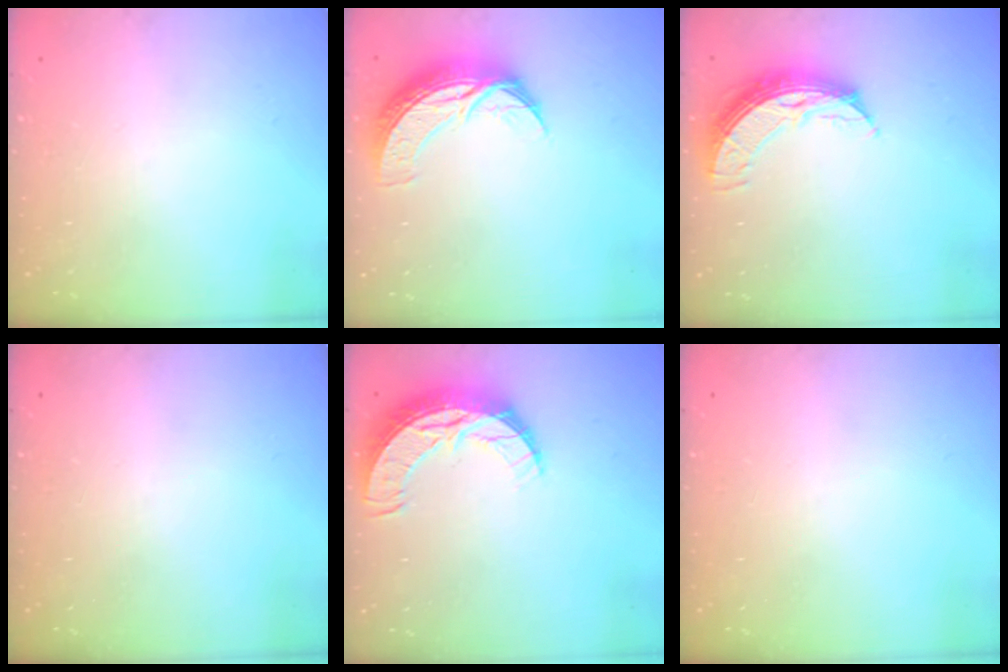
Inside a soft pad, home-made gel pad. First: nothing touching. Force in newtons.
{"total": 10.1, "press": 10.1, "slide": 0.8}
{"total": 9.0, "press": 9.0, "slide": 0.9}
{"total": 0.0}
{"total": 10.3, "press": 10.3, "slide": 0.9}
{"total": 0.0}